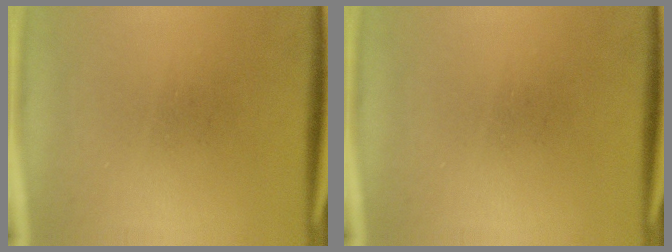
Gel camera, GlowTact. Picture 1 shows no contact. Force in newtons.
{"total": 0.0}